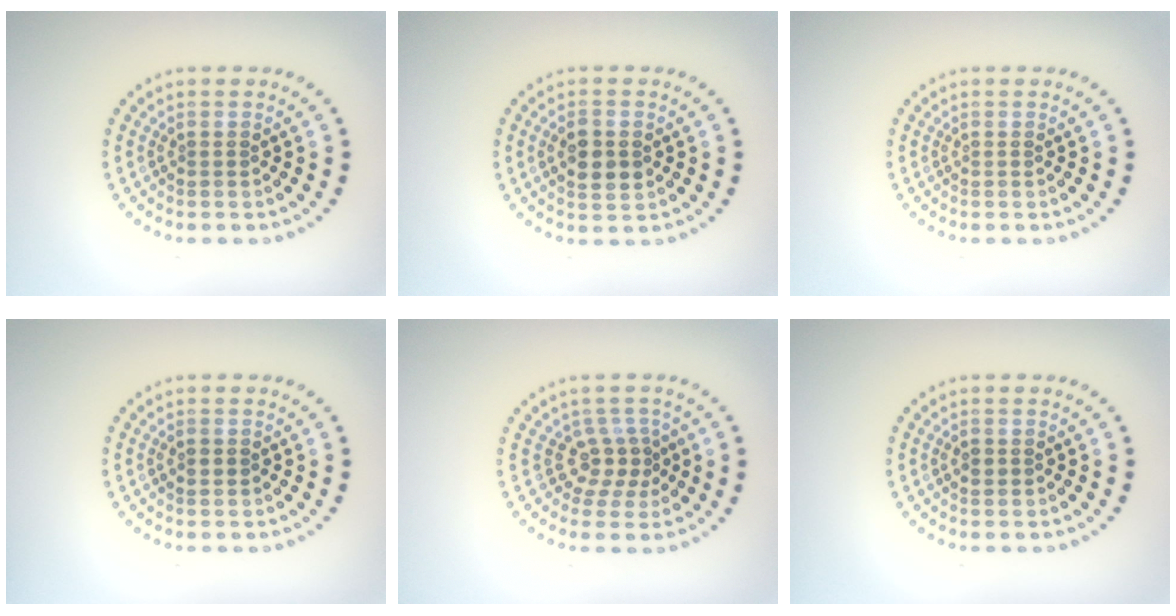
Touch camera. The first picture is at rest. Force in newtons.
{"total": 3.2, "press": 3.2, "slide": 0.3}
{"total": 0.0}
{"total": 1.1, "press": 1.1, "slide": 0.0}
{"total": 2.6, "press": 1.9, "slide": 1.8}
{"total": 1.0, "press": 1.0, "slide": 0.0}